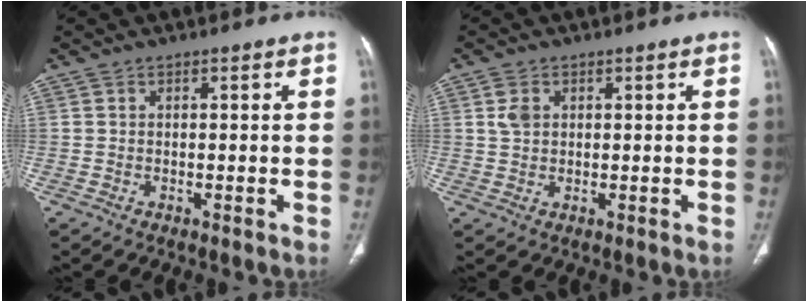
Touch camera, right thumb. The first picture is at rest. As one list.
[{"total": 2.8, "force": [0.9, 2.0, 1.7], "torque": [-0.030, 0.001, 0.022]}]